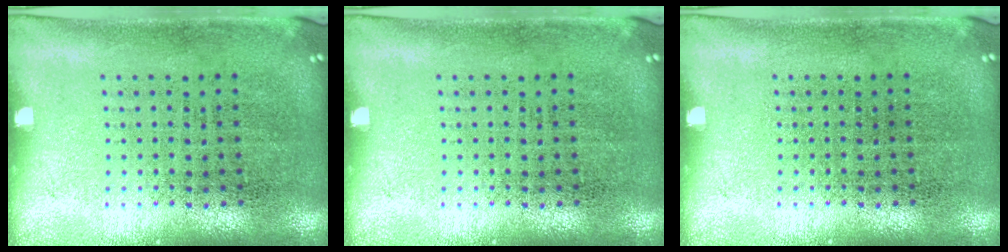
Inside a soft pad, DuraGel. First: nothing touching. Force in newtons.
{"total": 0.0}
{"total": 0.0}